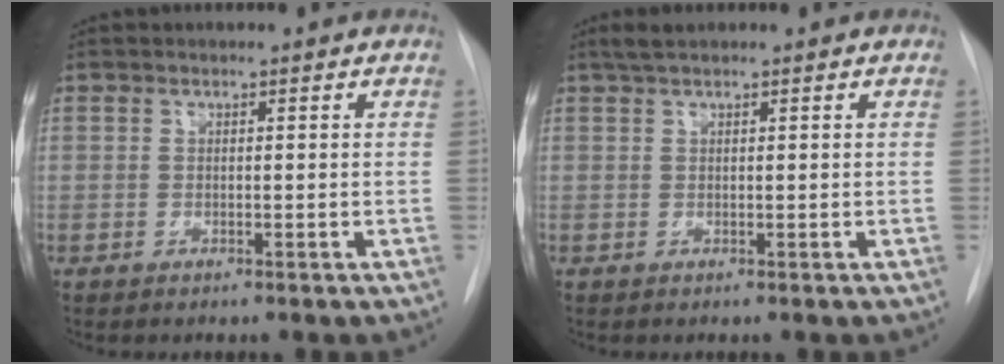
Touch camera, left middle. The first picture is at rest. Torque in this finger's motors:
{"motor_torque": [0.24, -0.19, 0.00, 0.00]}